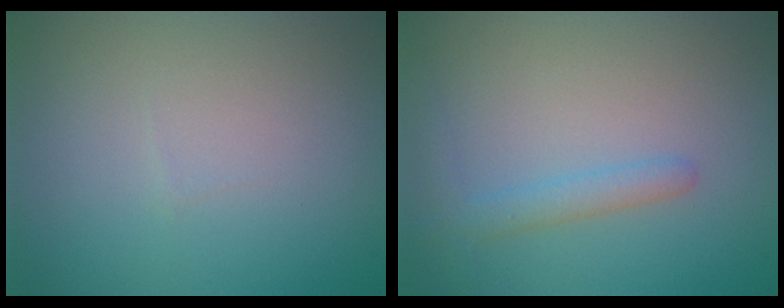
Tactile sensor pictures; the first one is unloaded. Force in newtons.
{"total": 2.0, "press": 2.0, "slide": 0.2}